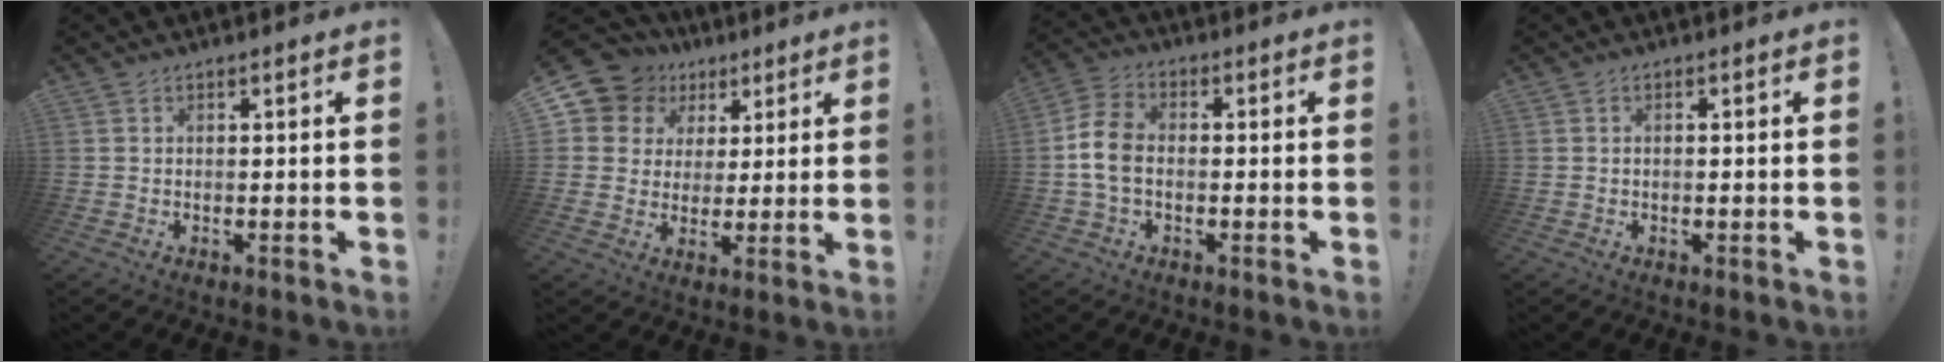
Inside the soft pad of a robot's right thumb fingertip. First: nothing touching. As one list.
[{"total": 10.0, "force": [4.6, 8.5, 2.7], "torque": [-0.044, -0.029, 0.094]}, {"total": 9.4, "force": [-1.2, 6.2, 7.0], "torque": [-0.143, 0.011, -0.016]}, {"total": 0.7, "force": [-0.4, 0.1, 0.6], "torque": [-0.017, 0.004, -0.006]}]